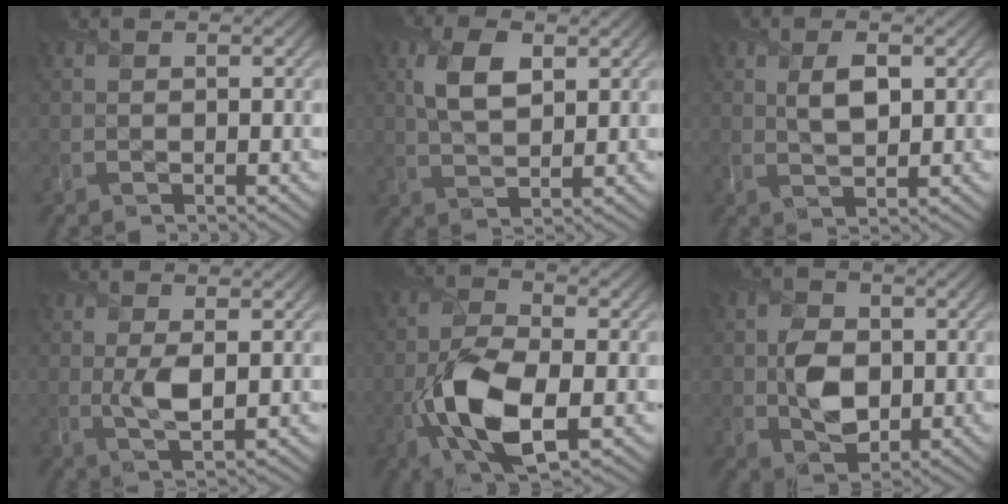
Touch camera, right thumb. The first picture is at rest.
{"total": 5.6, "force": [2.0, 2.9, 4.4], "torque": [-0.102, 0.004, 0.037]}
{"total": 3.0, "force": [1.4, 1.2, 2.4], "torque": [-0.046, 0.001, 0.028]}
{"total": 2.6, "force": [0.6, 0.6, 2.4], "torque": [-0.046, -0.004, 0.015]}
{"total": 9.4, "force": [-3.0, 4.3, 7.8], "torque": [-0.163, -0.010, -0.065]}
{"total": 5.5, "force": [-0.1, 4.2, 3.6], "torque": [-0.071, -0.010, -0.002]}